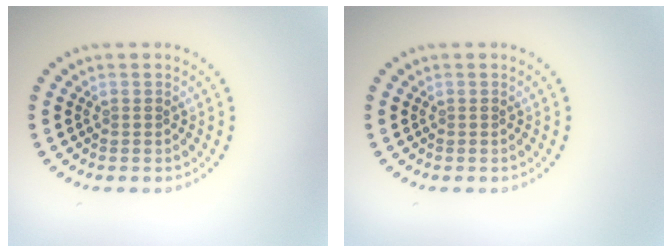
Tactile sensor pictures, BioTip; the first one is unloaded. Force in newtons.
{"total": 0.0}